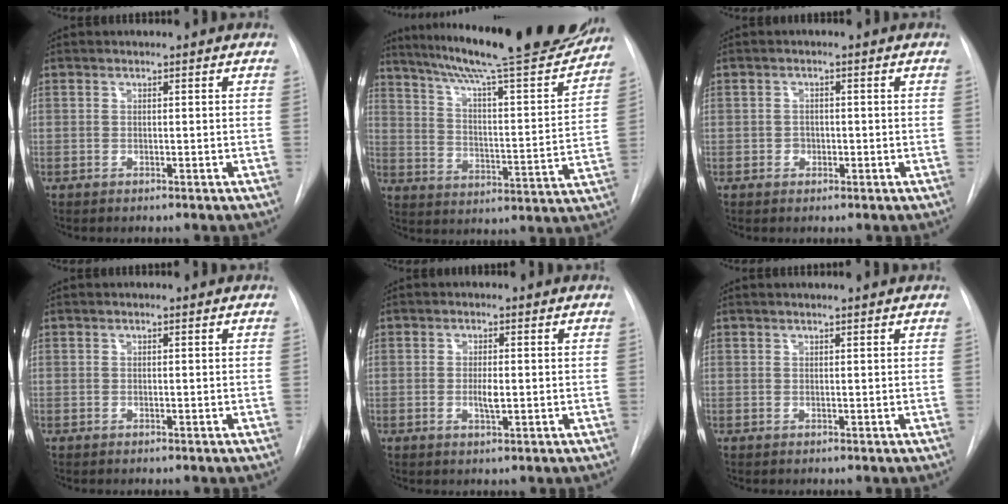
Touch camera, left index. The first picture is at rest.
{"total": 25.6, "force": [22.4, 2.1, 12.4], "torque": [-0.200, -0.038, 0.310]}
{"total": 1.4, "force": [-0.4, 1.2, 0.6], "torque": [-0.006, 0.005, -0.005]}
{"total": 0.0}
{"total": 2.4, "force": [-0.2, 0.5, 2.4], "torque": [-0.045, -0.002, -0.002]}
{"total": 2.7, "force": [2.4, -0.1, 1.1], "torque": [-0.015, 0.017, 0.031]}